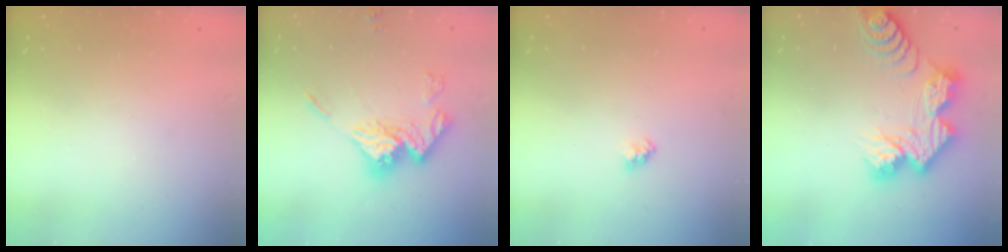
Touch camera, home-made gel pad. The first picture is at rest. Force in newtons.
{"total": 15.7, "press": 15.6, "slide": 1.7}
{"total": 2.4, "press": 2.4, "slide": 0.1}
{"total": 15.7, "press": 15.6, "slide": 1.4}